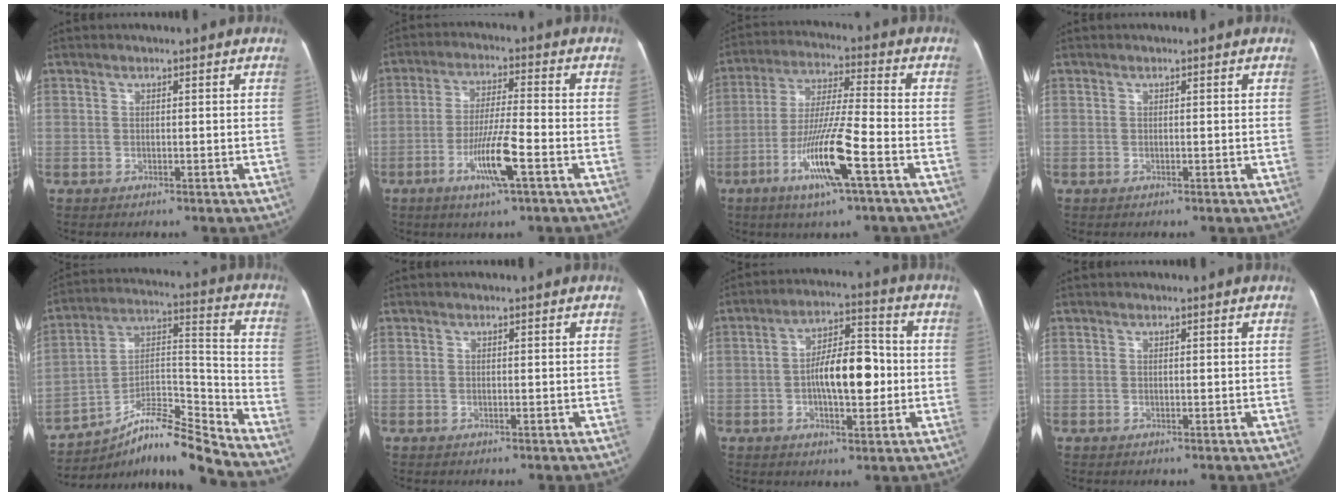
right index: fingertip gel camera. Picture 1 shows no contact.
{"total": 9.0, "force": [-3.9, 0.3, 8.1], "torque": [-0.153, -0.007, -0.071]}
{"total": 13.0, "force": [-5.7, 0.2, 11.7], "torque": [-0.229, -0.013, -0.105]}
{"total": 0.0}
{"total": 13.8, "force": [-12.0, 0.3, 6.9], "torque": [-0.112, 0.051, -0.201]}
{"total": 0.0}
{"total": 11.0, "force": [-1.1, 4.3, 10.1], "torque": [-0.172, 0.028, -0.014]}
{"total": 0.0}